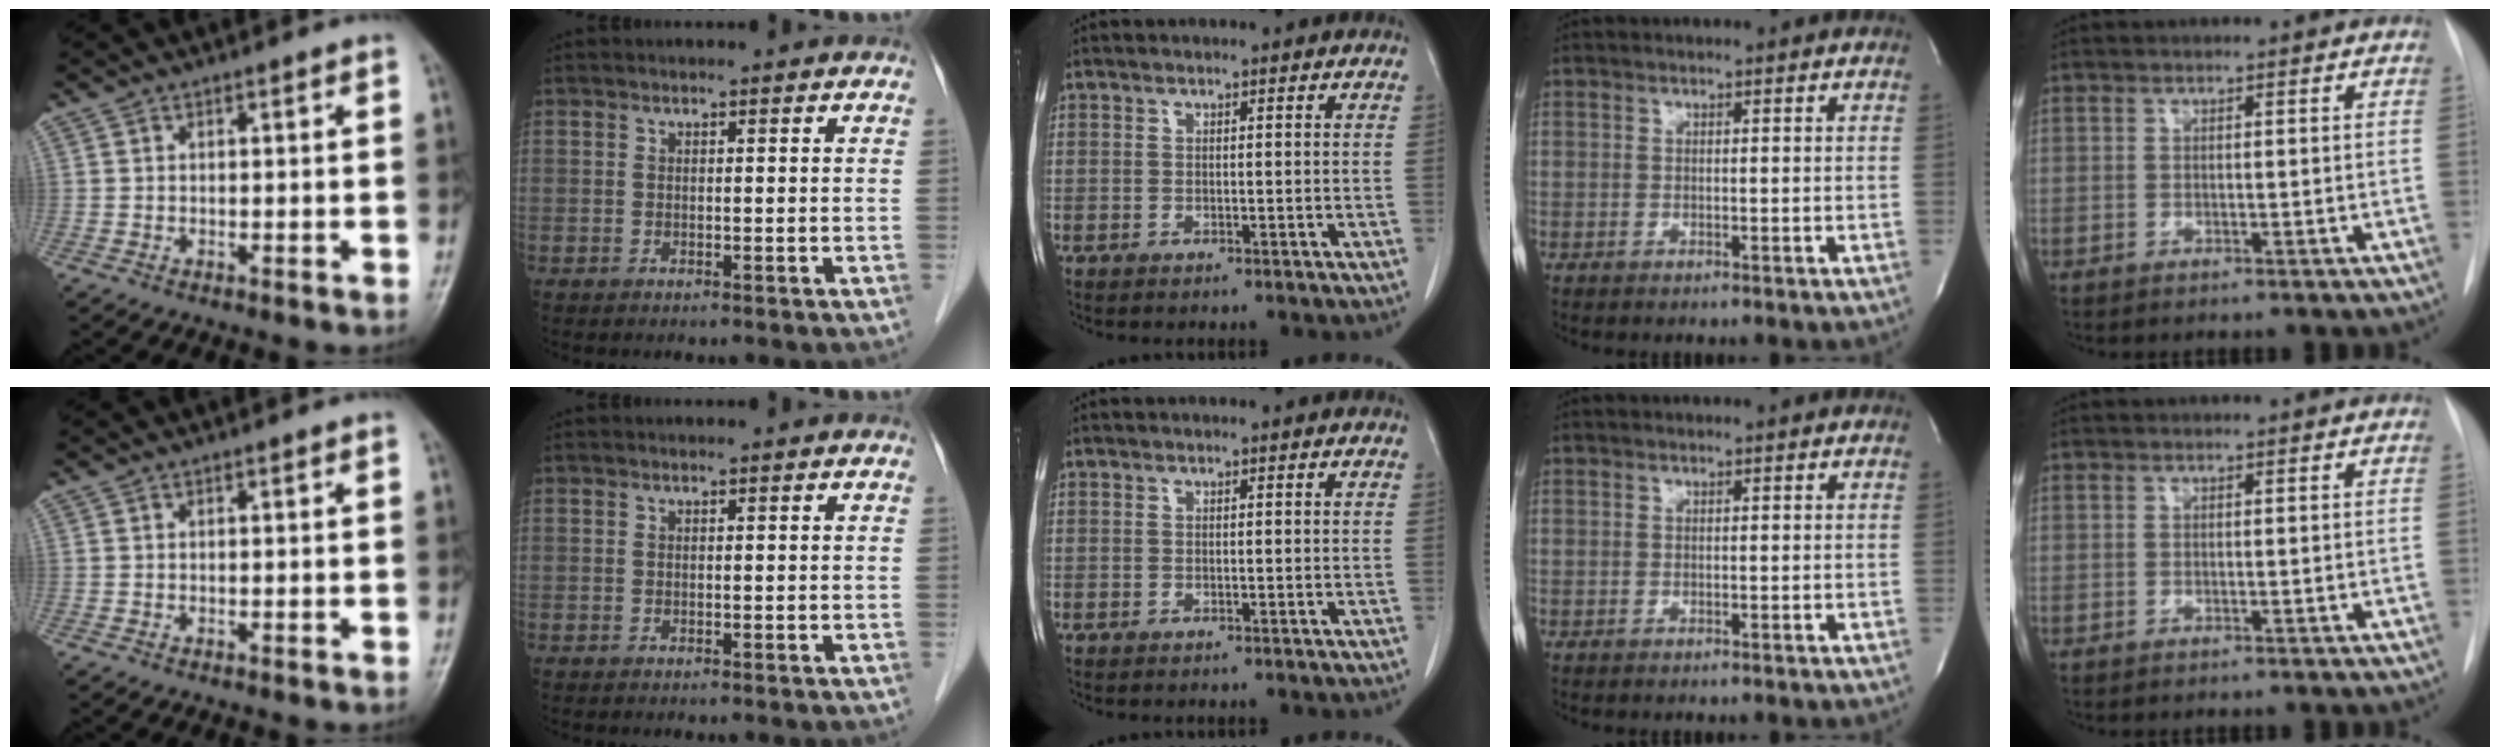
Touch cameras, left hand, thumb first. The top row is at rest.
{}